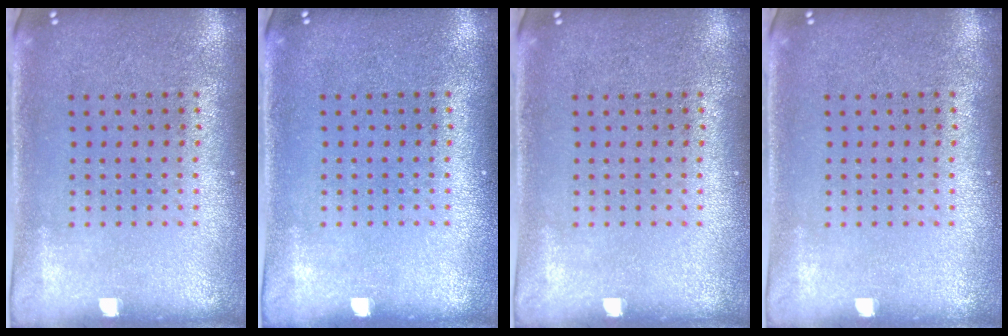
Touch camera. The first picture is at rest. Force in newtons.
{"total": 0.0}
{"total": 0.0}
{"total": 0.0}